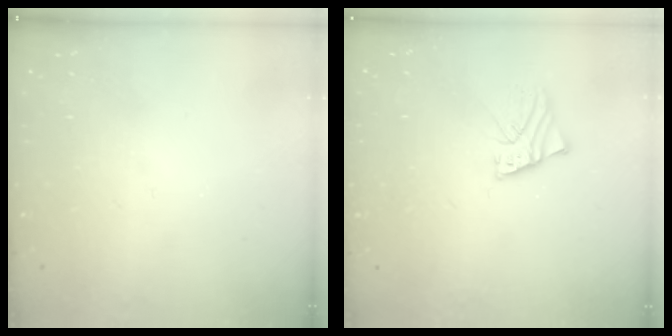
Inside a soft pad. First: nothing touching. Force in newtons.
{"total": 2.3, "press": 2.3, "slide": 0.2}